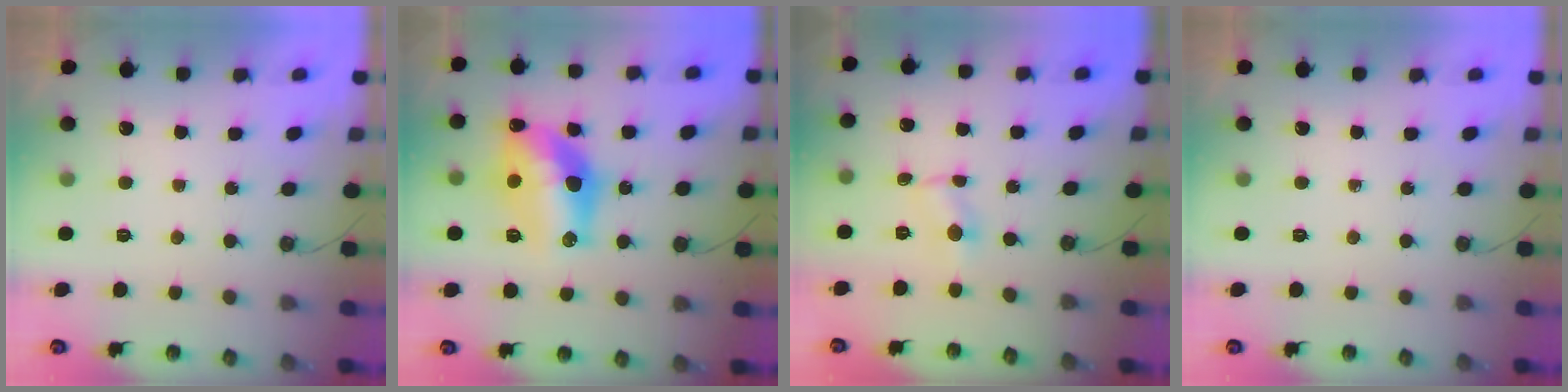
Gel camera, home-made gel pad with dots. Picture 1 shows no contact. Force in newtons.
{"total": 15.0, "press": 14.9, "slide": 0.8}
{"total": 1.7, "press": 1.7, "slide": 0.2}
{"total": 0.0}